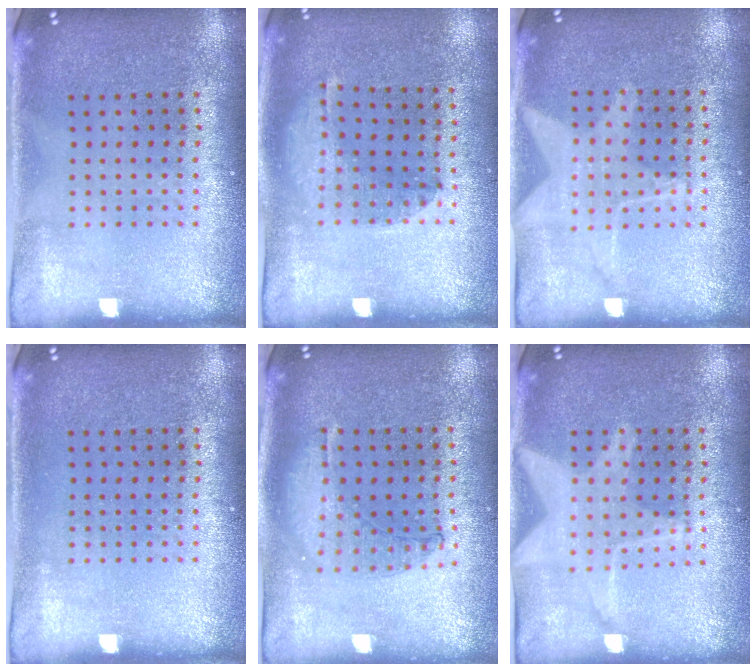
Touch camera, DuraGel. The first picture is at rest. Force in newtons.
{"total": 1.0, "press": 1.0, "slide": 0.2}
{"total": 1.1, "press": 1.0, "slide": 0.4}
{"total": 0.0}
{"total": 0.9, "press": 0.9, "slide": 0.3}
{"total": 1.9, "press": 1.9, "slide": 0.2}